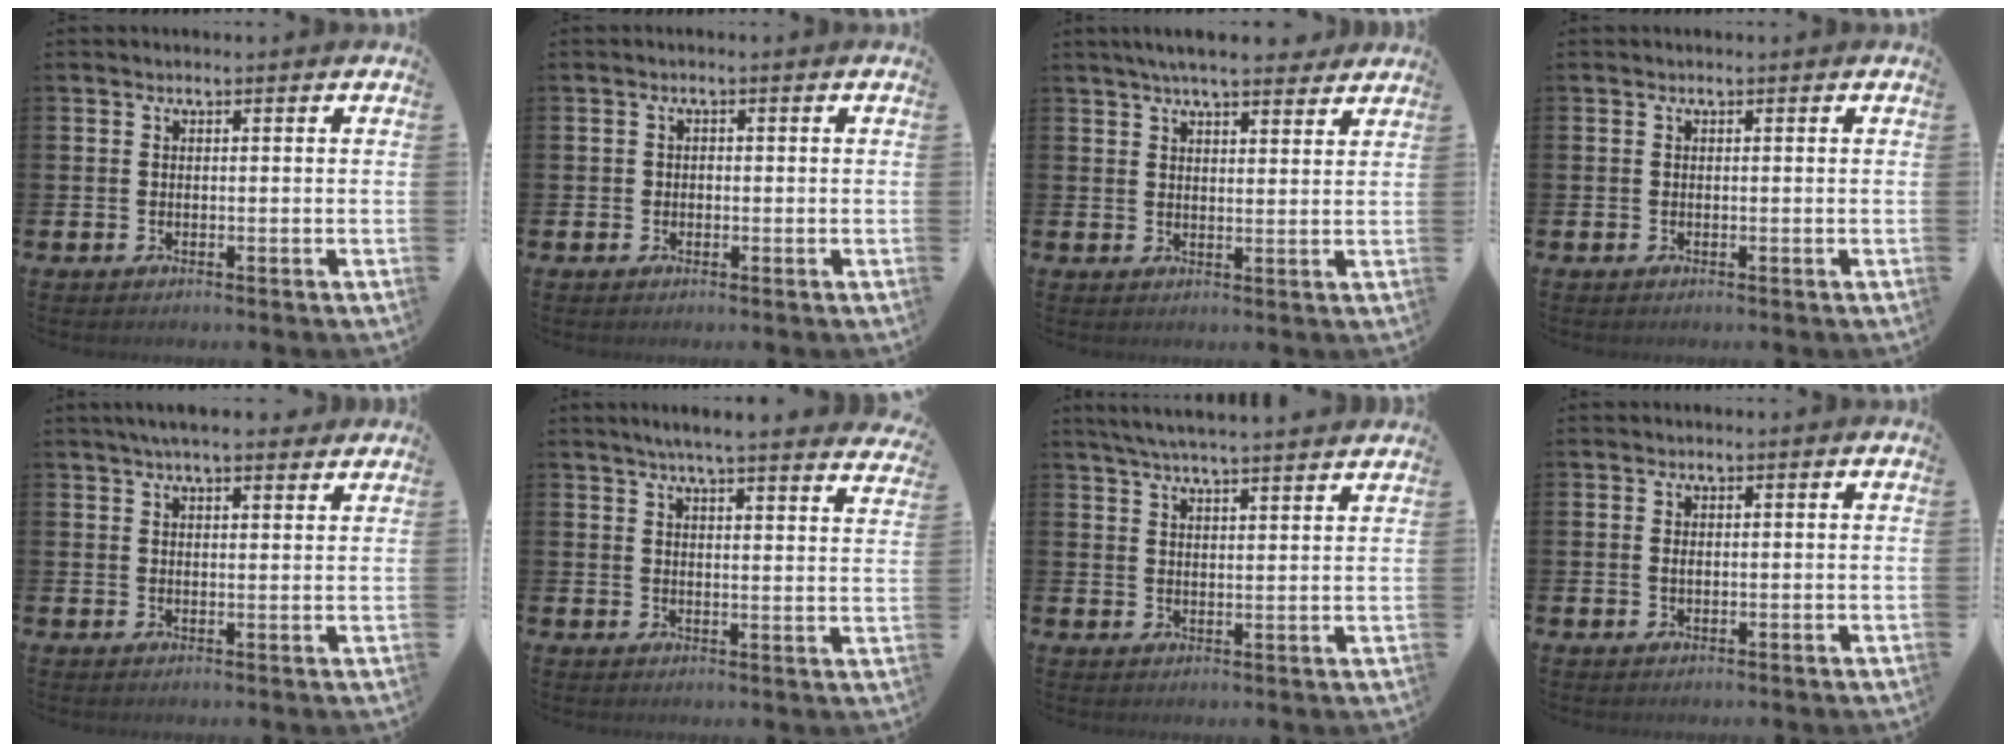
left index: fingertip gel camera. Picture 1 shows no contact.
{"total": 0.9, "force": [-0.2, 0.9, 0.3], "torque": [0.007, 0.001, -0.009]}
{"total": 5.4, "force": [5.0, 0.7, 1.8], "torque": [-0.034, -0.018, 0.089]}
{"total": 0.0}
{"total": 4.2, "force": [3.8, 0.7, 1.7], "torque": [-0.036, -0.010, 0.067]}
{"total": 5.2, "force": [4.9, -0.4, 1.5], "torque": [-0.039, -0.026, 0.085]}
{"total": 5.0, "force": [4.8, -0.5, 1.2], "torque": [-0.042, -0.021, 0.087]}
{"total": 0.6, "force": [0.1, 0.3, 0.5], "torque": [-0.005, 0.000, 0.000]}